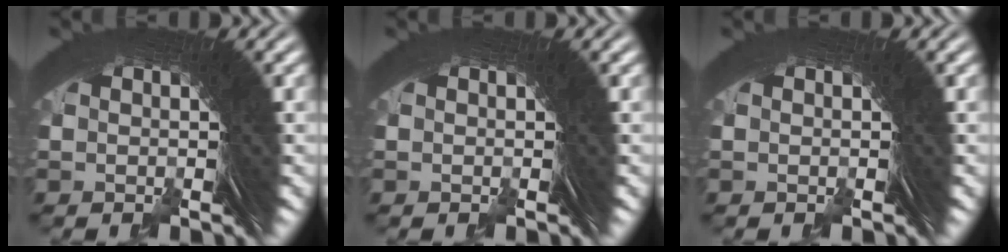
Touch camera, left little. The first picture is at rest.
{"total": 0.0}
{"total": 0.0}